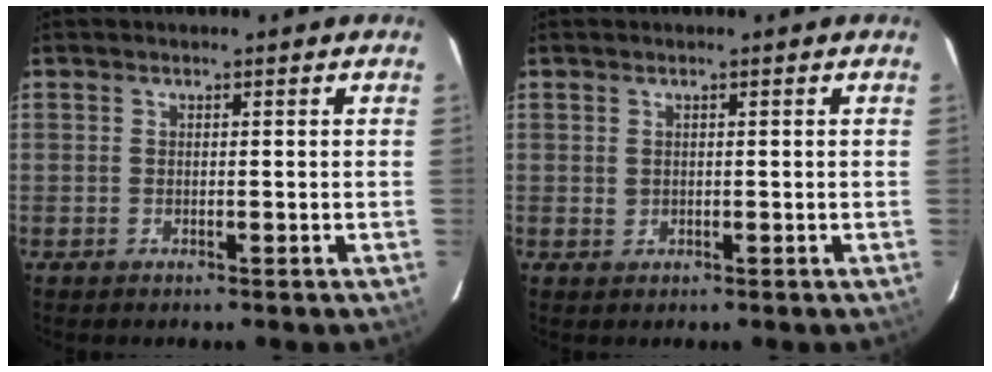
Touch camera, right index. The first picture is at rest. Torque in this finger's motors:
{"motor_torque": [0.09, 0.04, -0.02, 0.01]}